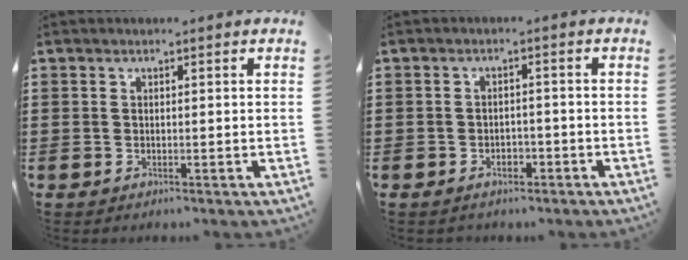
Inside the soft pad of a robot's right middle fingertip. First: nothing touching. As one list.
[{"total": 1.7, "force": [-1.1, 1.0, 0.7], "torque": [-0.018, 0.001, -0.024]}]